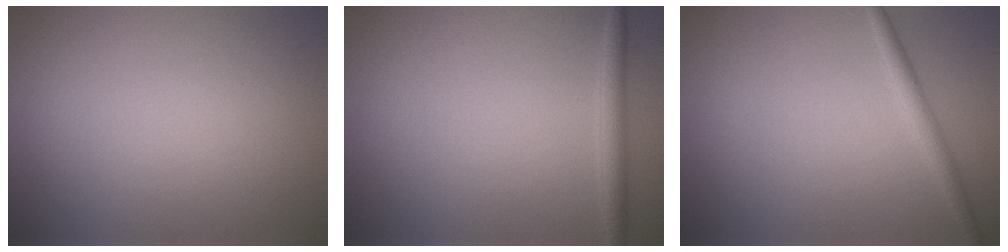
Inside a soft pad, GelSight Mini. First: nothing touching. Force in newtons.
{"total": 1.9, "press": 1.9, "slide": 0.1}
{"total": 1.7, "press": 1.7, "slide": 0.0}